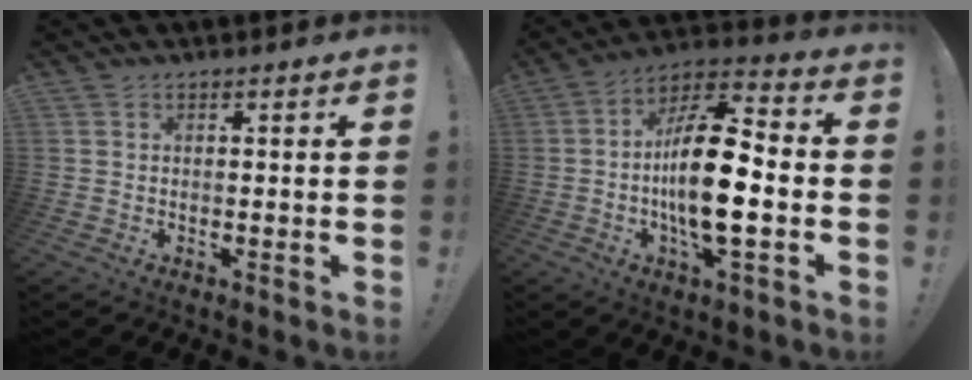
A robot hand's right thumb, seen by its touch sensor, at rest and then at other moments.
{"total": 19.2, "force": [-2.5, 7.0, 17.7], "torque": [-0.317, 0.006, -0.048]}